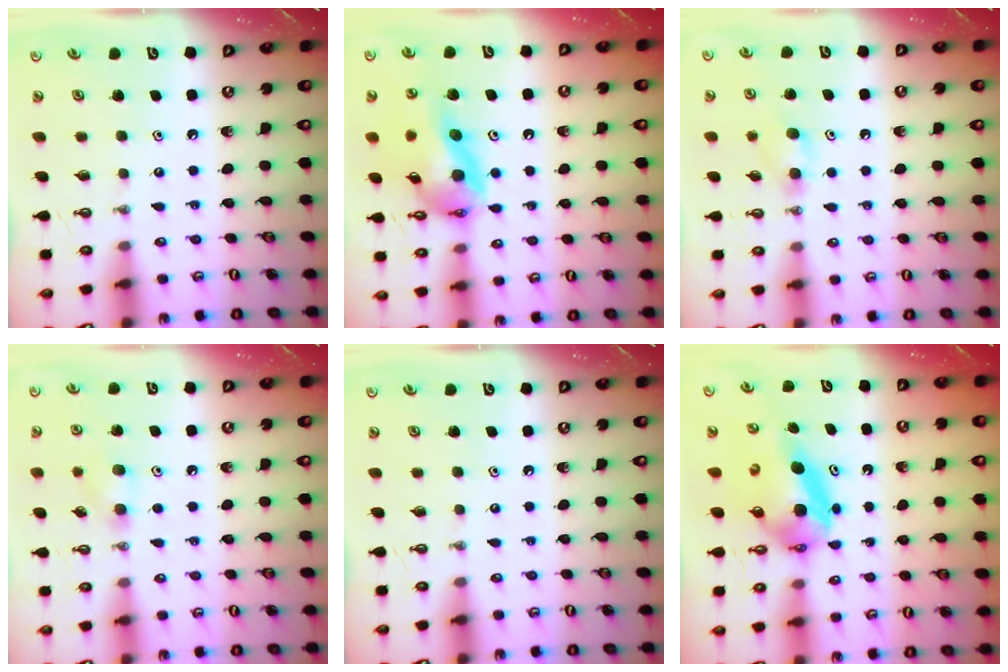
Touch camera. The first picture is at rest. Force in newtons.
{"total": 15.9, "press": 15.8, "slide": 2.0}
{"total": 5.5, "press": 5.3, "slide": 1.4}
{"total": 6.5, "press": 6.4, "slide": 1.0}
{"total": 0.0}
{"total": 6.9, "press": 6.9, "slide": 0.6}